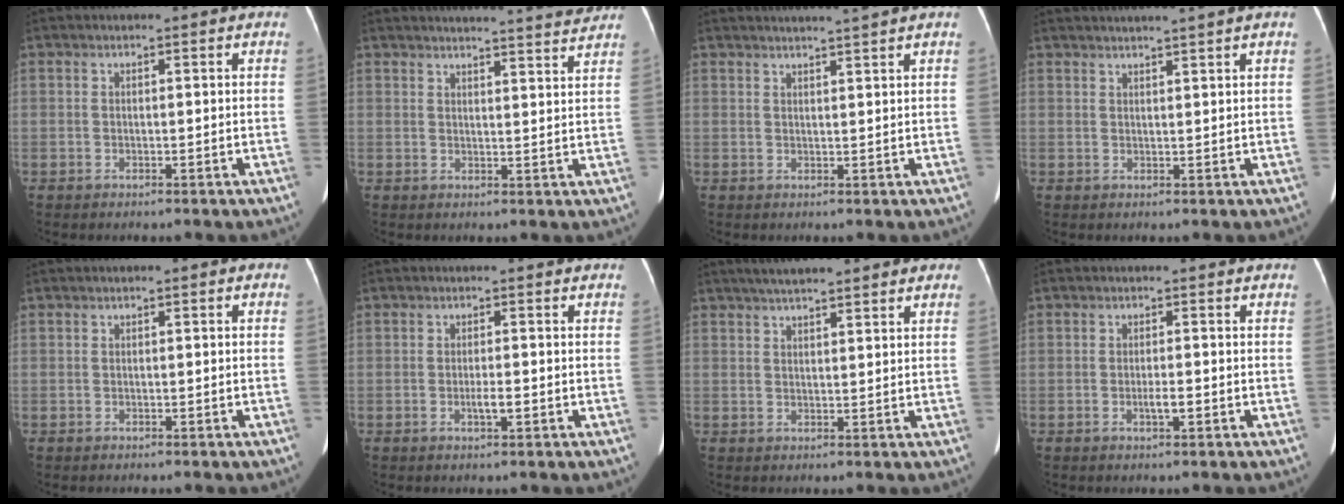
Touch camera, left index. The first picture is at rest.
{"total": 11.7, "force": [11.3, -0.8, 3.0], "torque": [-0.042, -0.022, 0.128]}
{"total": 5.1, "force": [4.4, -1.3, 2.1], "torque": [-0.023, 0.006, 0.056]}
{"total": 5.5, "force": [4.8, -1.3, 2.4], "torque": [-0.027, 0.017, 0.060]}
{"total": 0.6, "force": [-0.3, 0.5, 0.4], "torque": [-0.003, 0.007, -0.007]}
{"total": 1.8, "force": [-0.6, 0.2, 1.7], "torque": [-0.031, -0.001, -0.011]}
{"total": 9.2, "force": [7.4, 1.5, 5.2], "torque": [-0.070, 0.034, 0.102]}
{"total": 2.0, "force": [-0.7, 0.3, 1.8], "torque": [-0.034, -0.001, -0.013]}